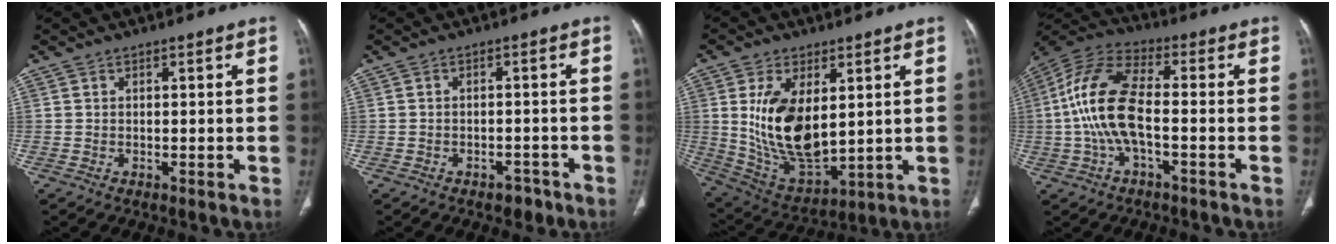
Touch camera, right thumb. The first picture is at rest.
{"total": 3.0, "force": [-2.1, 1.8, 1.2], "torque": [-0.008, 0.013, -0.022]}
{"total": 16.4, "force": [2.8, 8.7, 13.6], "torque": [-0.240, -0.024, 0.075]}
{"total": 13.7, "force": [-1.7, 5.8, 12.3], "torque": [-0.269, 0.038, -0.037]}